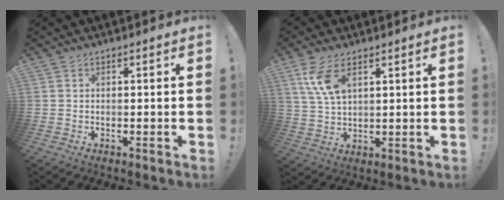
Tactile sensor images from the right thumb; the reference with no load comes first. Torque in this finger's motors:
{"motor_torque": [0.89, 0.97, 0.08, 0.19, 0.08]}